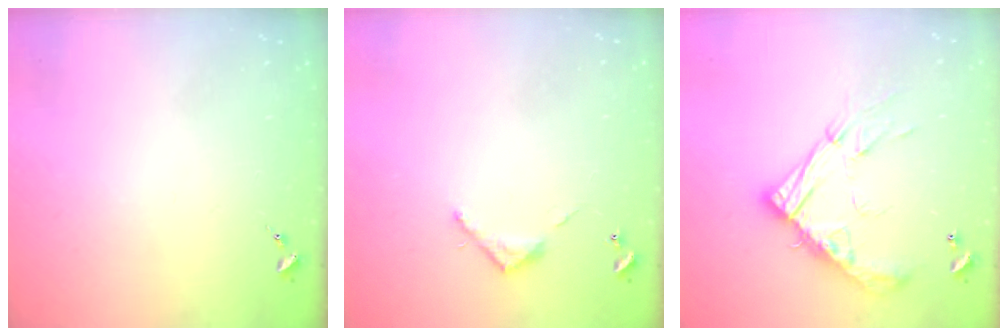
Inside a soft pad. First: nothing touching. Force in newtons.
{"total": 3.6, "press": 3.6, "slide": 0.2}
{"total": 18.0, "press": 17.9, "slide": 1.6}